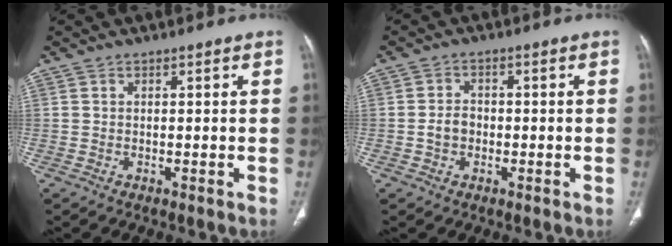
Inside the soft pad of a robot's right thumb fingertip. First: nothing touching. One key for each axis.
{"total": 3.2, "fx": -0.8, "fy": 2.6, "fz": 1.8, "tx": -0.023, "ty": 0.013, "tz": -0.016}